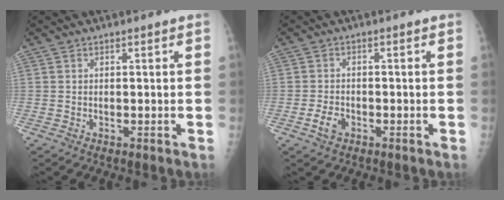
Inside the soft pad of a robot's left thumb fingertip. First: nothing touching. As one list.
[{"total": 3.1, "force": [-1.5, 2.0, 1.8], "torque": [-0.032, 0.007, -0.027]}]